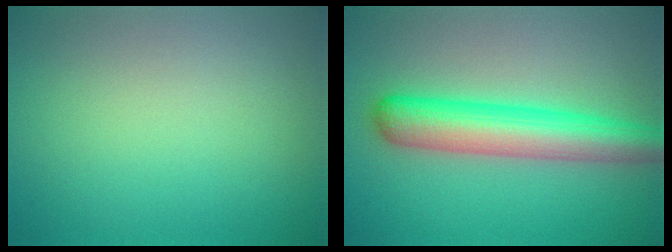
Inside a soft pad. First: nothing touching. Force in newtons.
{"total": 6.8, "press": 6.8, "slide": 0.2}